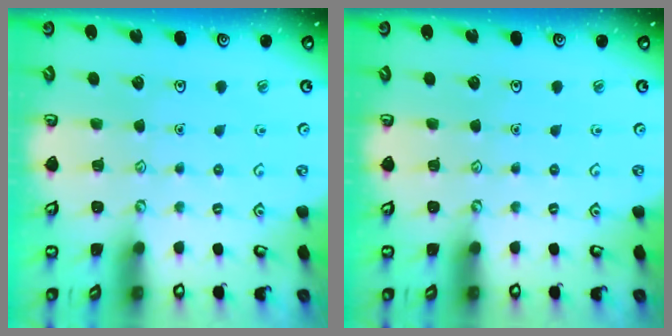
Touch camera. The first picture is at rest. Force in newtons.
{"total": 0.0}